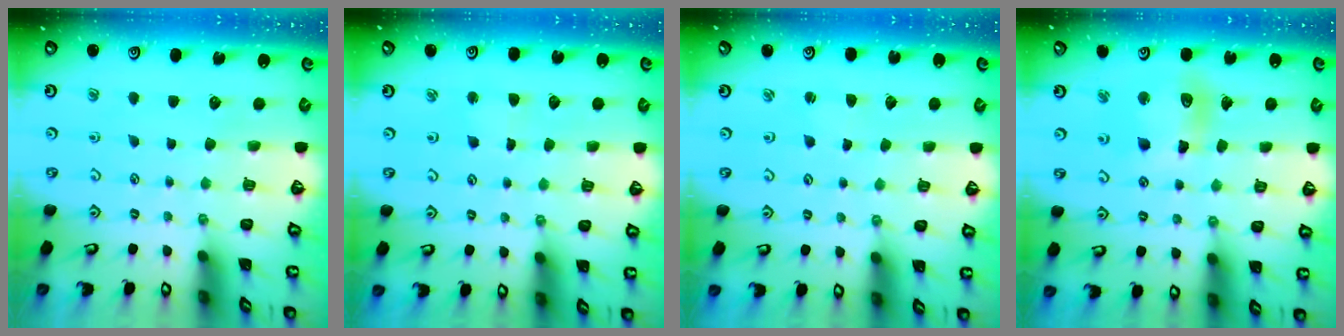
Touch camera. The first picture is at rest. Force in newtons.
{"total": 2.5, "press": 2.5, "slide": 0.2}
{"total": 1.6, "press": 1.6, "slide": 0.2}
{"total": 10.9, "press": 10.6, "slide": 2.3}